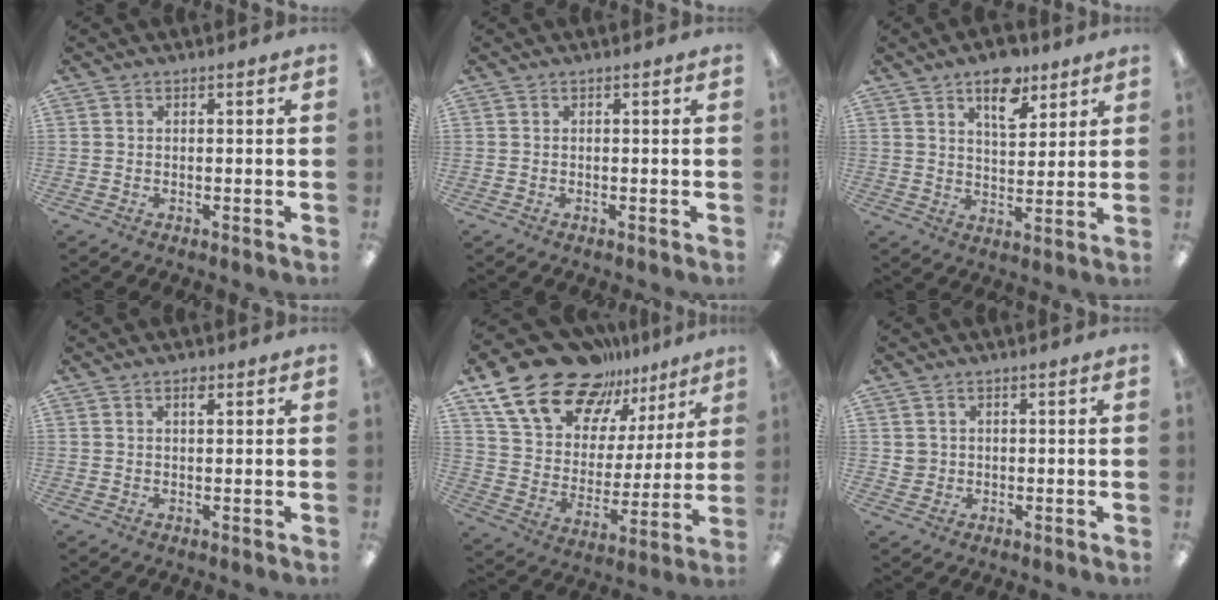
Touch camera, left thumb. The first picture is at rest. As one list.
[{"total": 0.0}, {"total": 10.6, "force": [6.7, 5.5, 6.2], "torque": [-0.073, -0.032, 0.112]}, {"total": 1.7, "force": [1.0, 0.7, 1.1], "torque": [-0.016, -0.003, 0.017]}, {"total": 21.8, "force": [16.0, 11.6, 9.1], "torque": [-0.173, -0.098, 0.291]}, {"total": 2.4, "force": [0.7, 2.3, 0.2], "torque": [-0.009, 0.002, 0.013]}]